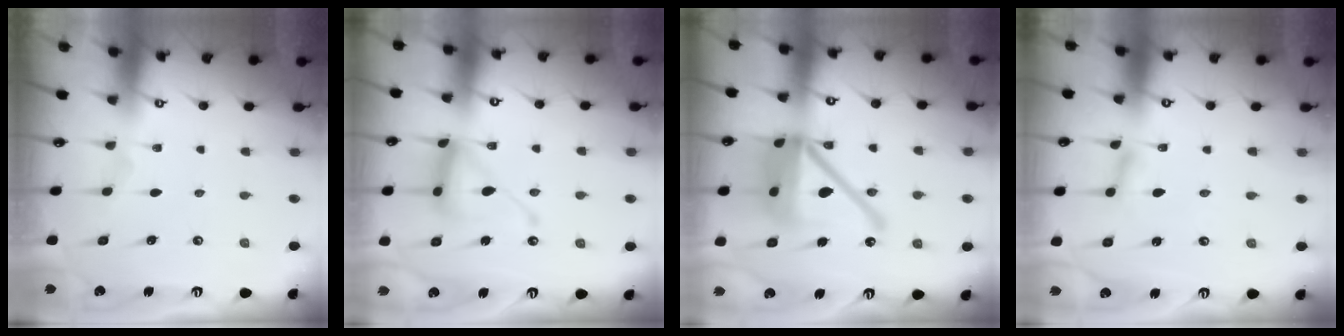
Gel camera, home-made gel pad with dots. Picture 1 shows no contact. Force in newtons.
{"total": 15.1, "press": 15.1, "slide": 1.3}
{"total": 20.2, "press": 20.0, "slide": 2.8}
{"total": 1.8, "press": 1.7, "slide": 0.2}